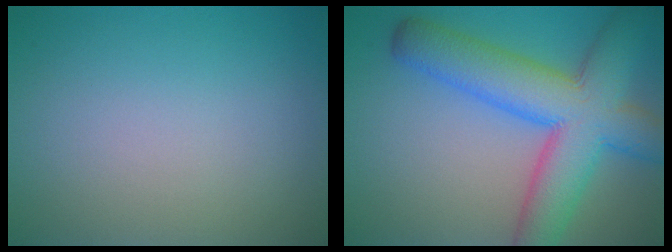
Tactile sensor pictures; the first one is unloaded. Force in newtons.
{"total": 10.1, "press": 10.1, "slide": 0.4}